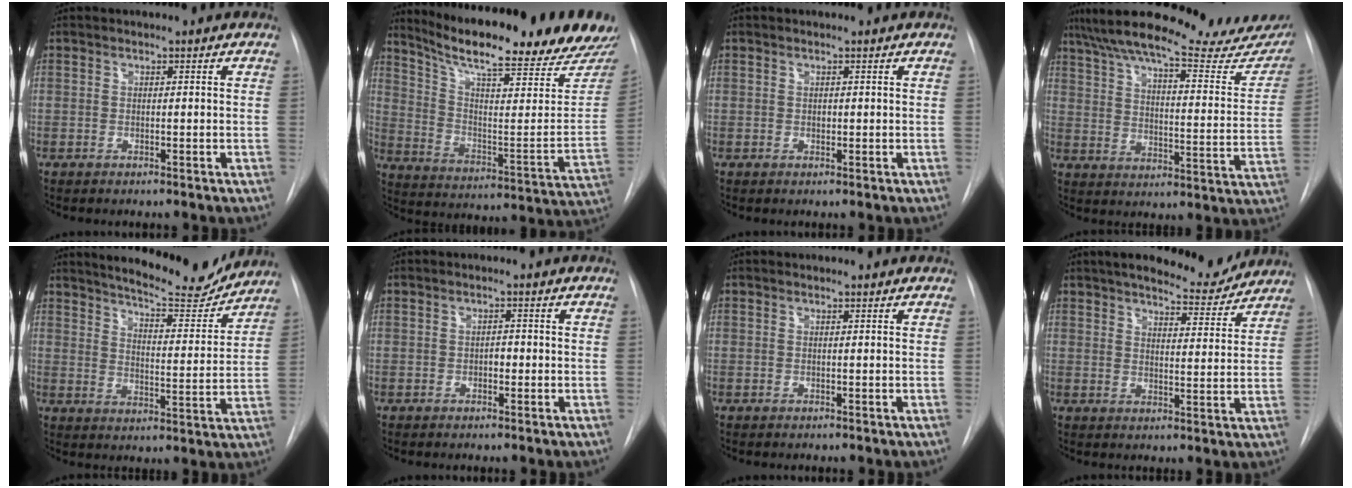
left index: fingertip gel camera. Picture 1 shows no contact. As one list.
[{"total": 26.3, "force": [22.5, 1.6, 13.5], "torque": [-0.217, -0.080, 0.309]}, {"total": 0.5, "force": [0.0, 0.4, 0.3], "torque": [-0.003, 0.001, 0.001]}, {"total": 26.8, "force": [23.2, 4.5, 12.6], "torque": [-0.198, -0.034, 0.300]}, {"total": 14.7, "force": [13.8, 2.0, 4.8], "torque": [-0.071, -0.028, 0.186]}, {"total": 1.3, "force": [-0.3, 0.8, 0.9], "torque": [-0.012, 0.003, -0.006]}, {"total": 0.0}, {"total": 10.5, "force": [9.6, 2.1, 3.5], "torque": [-0.043, -0.010, 0.125]}]